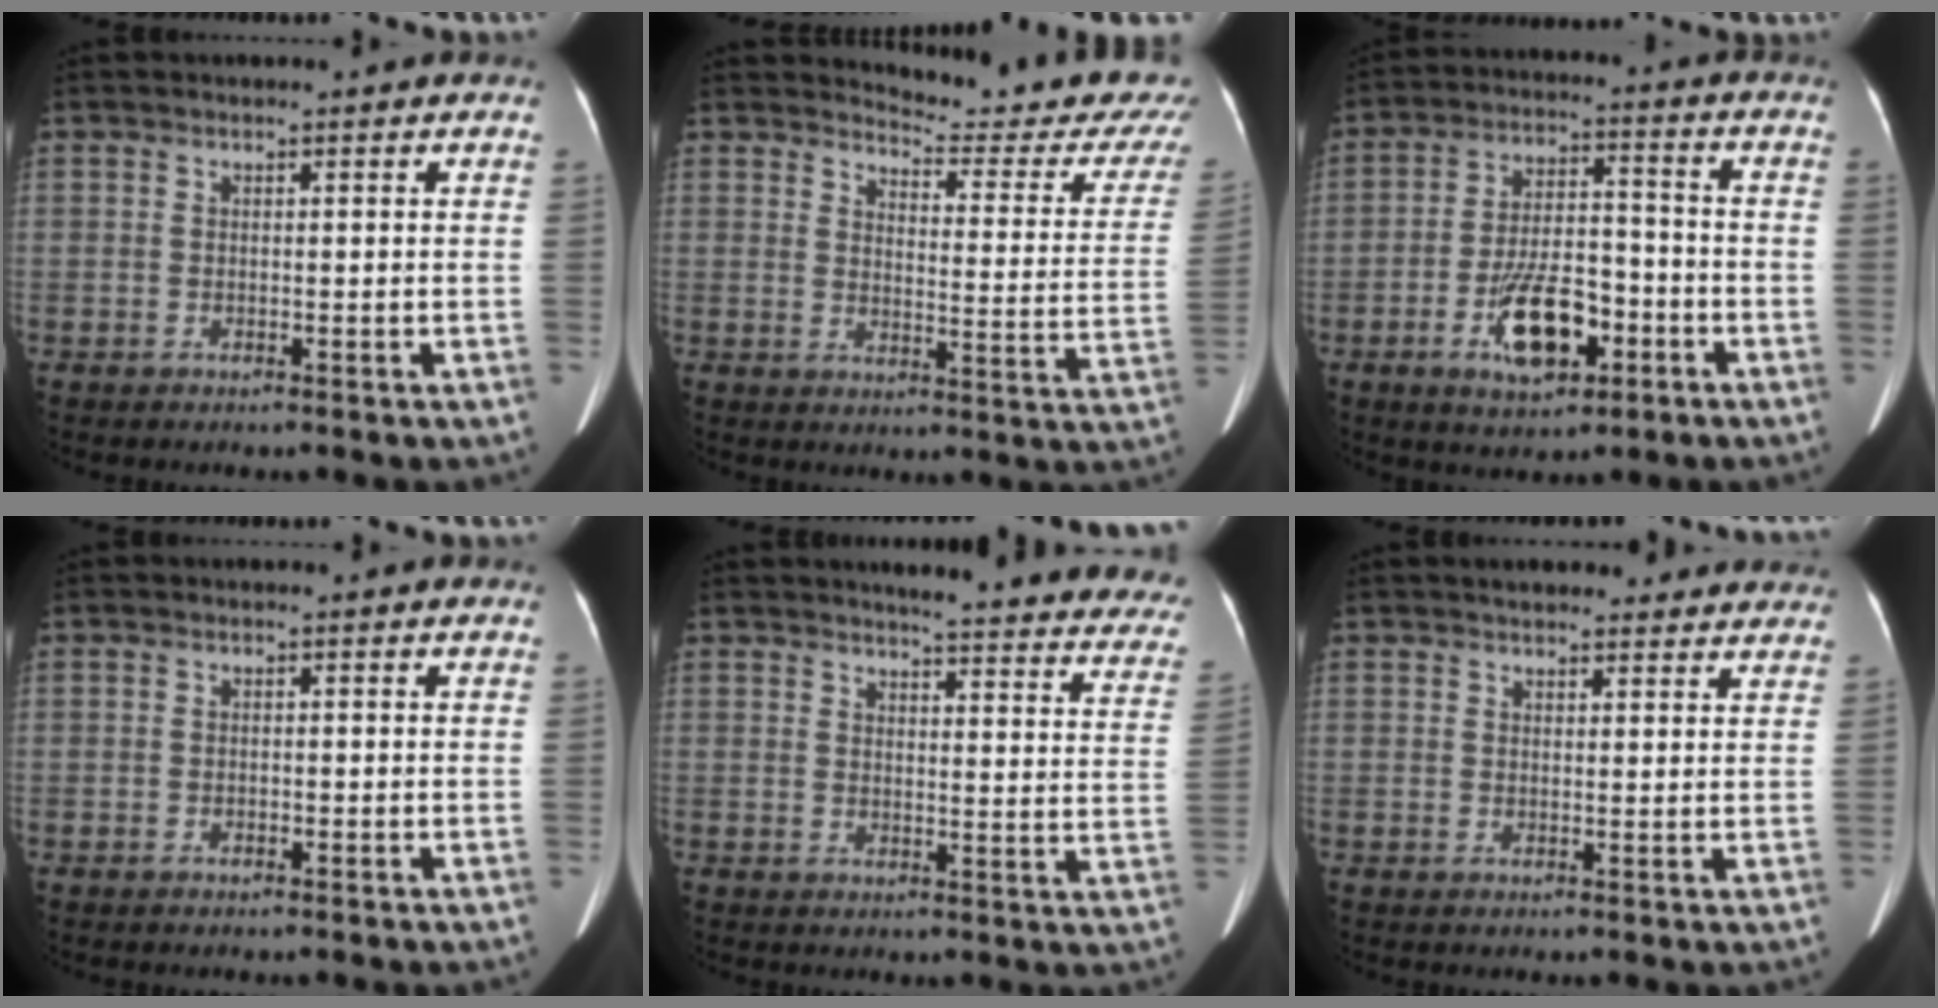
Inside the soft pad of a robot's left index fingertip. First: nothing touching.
{"total": 17.1, "force": [16.7, 1.1, 3.8], "torque": [-0.033, -0.115, 0.171]}
{"total": 10.6, "force": [-4.7, 4.4, 8.4], "torque": [-0.161, 0.007, -0.077]}
{"total": 0.6, "force": [-0.4, 0.3, 0.2], "torque": [-0.005, 0.000, -0.007]}
{"total": 23.4, "force": [21.9, 2.6, 7.9], "torque": [-0.078, -0.094, 0.227]}
{"total": 10.9, "force": [9.8, 3.1, 3.7], "torque": [-0.025, 0.023, 0.111]}